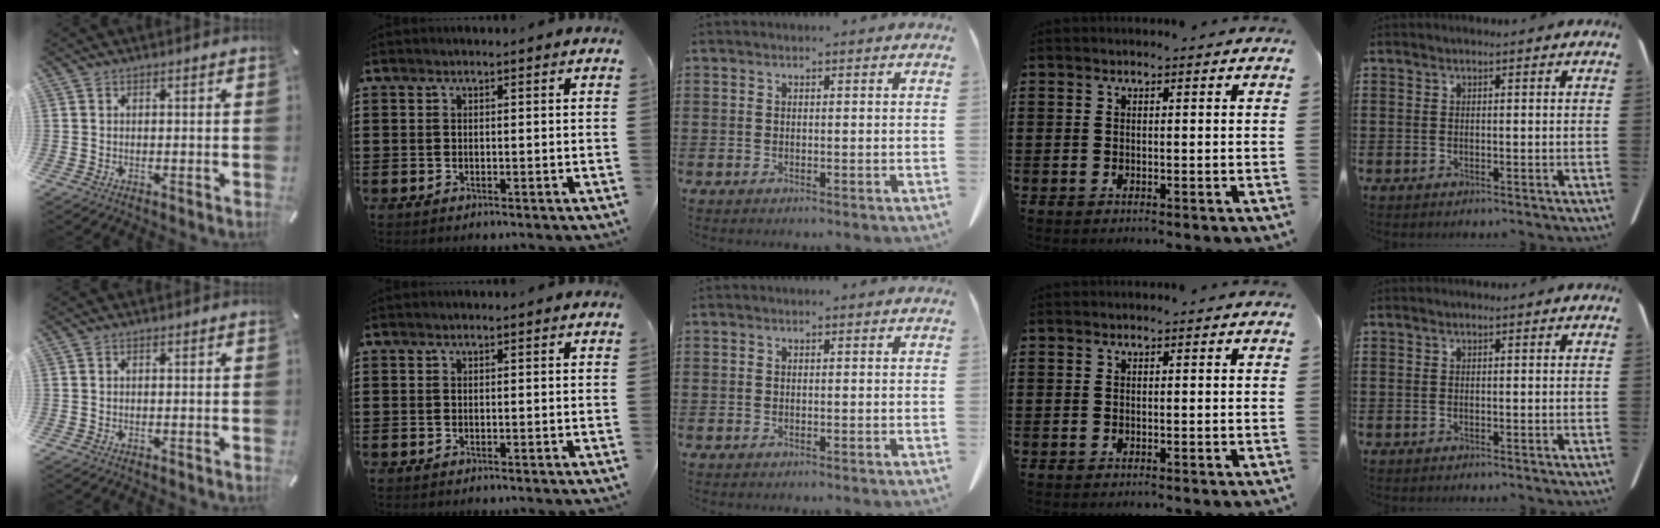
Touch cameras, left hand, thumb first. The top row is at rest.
{}